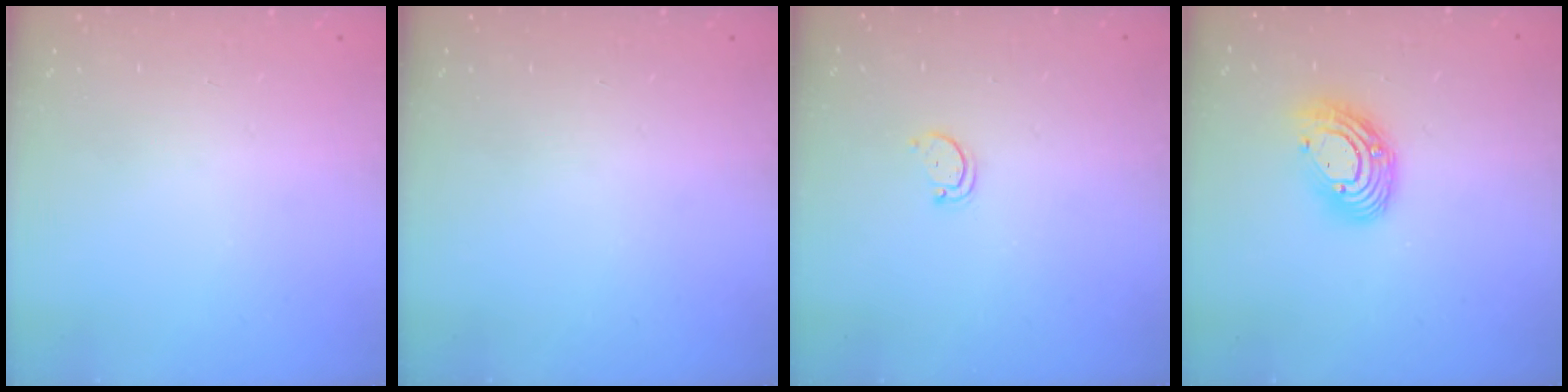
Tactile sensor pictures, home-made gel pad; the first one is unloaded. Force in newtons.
{"total": 0.0}
{"total": 2.6, "press": 2.5, "slide": 0.4}
{"total": 11.6, "press": 11.5, "slide": 1.1}